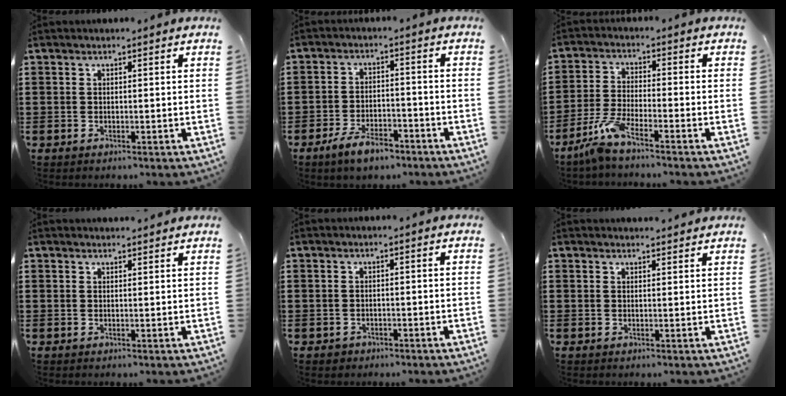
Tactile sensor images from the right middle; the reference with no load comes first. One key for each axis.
{"total": 5.3, "fx": -4.2, "fy": 1.8, "fz": 2.7, "tx": -0.055, "ty": 0.005, "tz": -0.080}
{"total": 5.4, "fx": -4.2, "fy": 0.3, "fz": 3.4, "tx": -0.091, "ty": -0.017, "tz": -0.085}
{"total": 0.9, "fx": 0.9, "fy": 0.1, "fz": 0.2, "tx": 0.003, "ty": -0.004, "tz": 0.015}
{"total": 0.9, "fx": -0.7, "fy": 0.5, "fz": 0.0, "tx": -0.002, "ty": 0.001, "tz": -0.017}
{"total": 1.2, "fx": 1.2, "fy": 0.0, "fz": 0.2, "tx": 0.002, "ty": -0.003, "tz": 0.021}